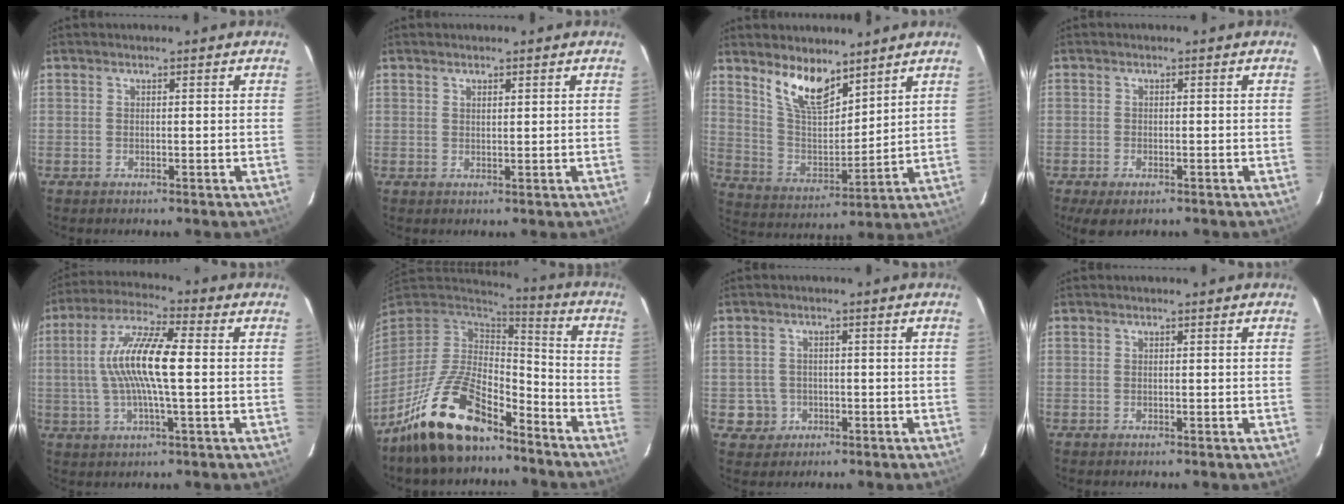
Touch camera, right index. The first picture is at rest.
{"total": 1.0, "force": [0.8, 0.3, 0.5], "torque": [-0.008, 0.000, 0.014]}
{"total": 11.4, "force": [8.3, 4.3, 6.6], "torque": [-0.125, -0.002, 0.165]}
{"total": 4.1, "force": [-2.6, 2.0, 2.4], "torque": [-0.052, -0.016, -0.045]}
{"total": 12.9, "force": [0.5, 2.2, 12.7], "torque": [-0.245, 0.011, 0.003]}
{"total": 18.9, "force": [-13.3, 7.3, 11.2], "torque": [-0.232, -0.012, -0.237]}
{"total": 4.3, "force": [-1.0, 4.2, 0.1], "torque": [-0.005, 0.020, -0.011]}
{"total": 0.0}